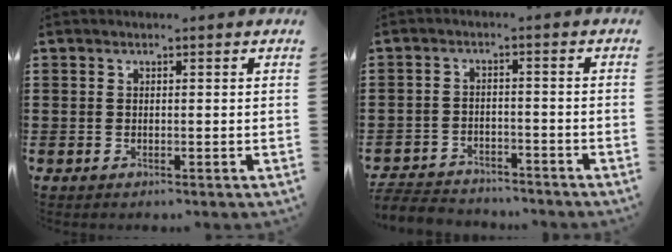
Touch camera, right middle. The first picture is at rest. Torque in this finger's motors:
{"motor_torque": [0.07, 0.01, 0.04, 0.05]}